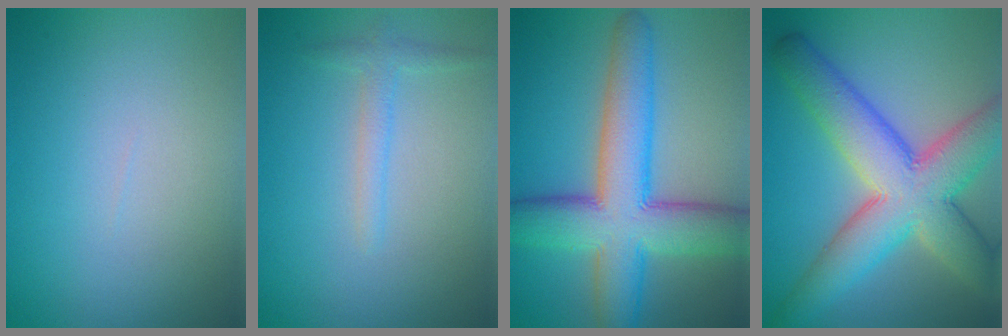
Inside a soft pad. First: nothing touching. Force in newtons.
{"total": 1.6, "press": 1.6, "slide": 0.1}
{"total": 10.5, "press": 10.5, "slide": 0.4}
{"total": 10.2, "press": 10.2, "slide": 0.4}